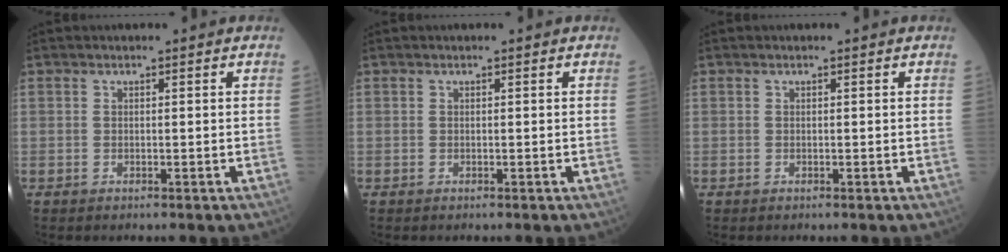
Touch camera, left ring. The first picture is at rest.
{"total": 0.0}
{"total": 0.0}